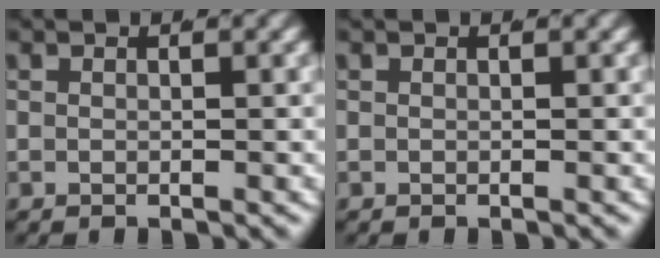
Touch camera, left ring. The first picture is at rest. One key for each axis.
{"total": 0.0}